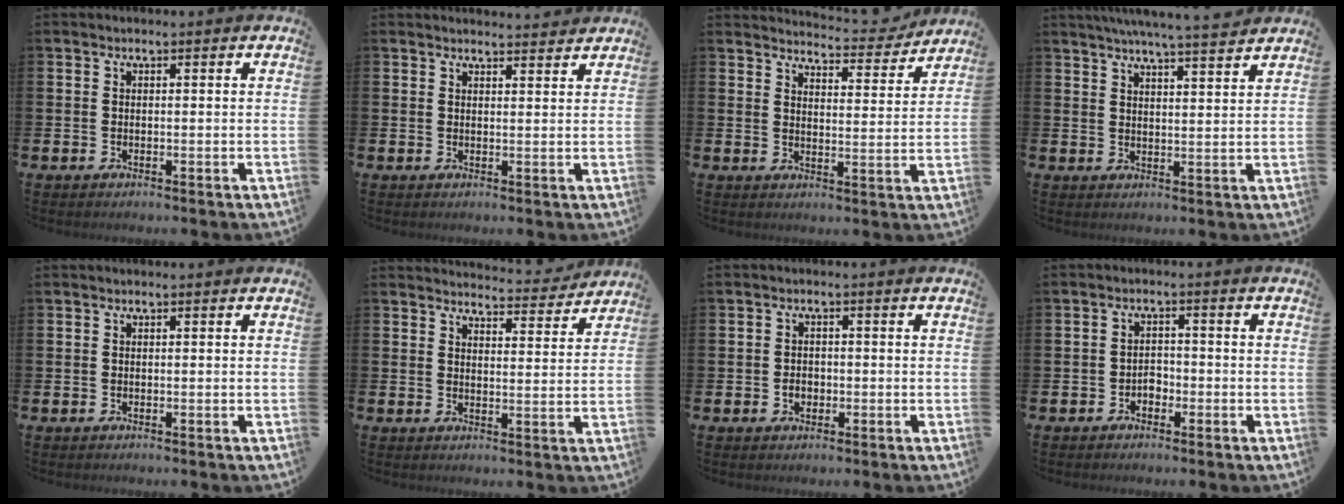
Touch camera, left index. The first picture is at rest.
{"total": 2.3, "force": [2.3, 0.2, -0.1], "torque": [0.005, -0.017, 0.039]}
{"total": 4.9, "force": [4.8, 0.5, 0.4], "torque": [-0.016, -0.038, 0.082]}
{"total": 5.8, "force": [5.5, -0.7, 1.6], "torque": [-0.037, -0.028, 0.096]}
{"total": 0.0}
{"total": 4.3, "force": [4.3, 0.4, 0.3], "torque": [0.000, -0.037, 0.070]}
{"total": 1.8, "force": [-0.4, 1.5, 1.0], "torque": [-0.007, 0.001, -0.014]}
{"total": 1.9, "force": [-1.2, 1.3, 0.6], "torque": [-0.009, 0.002, -0.028]}